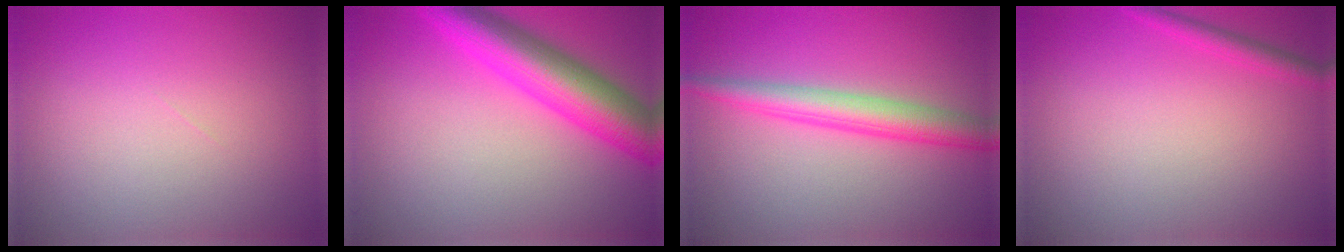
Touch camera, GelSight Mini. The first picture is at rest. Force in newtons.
{"total": 7.6, "press": 7.6, "slide": 0.3}
{"total": 4.0, "press": 4.0, "slide": 0.1}
{"total": 1.5, "press": 1.5, "slide": 0.1}